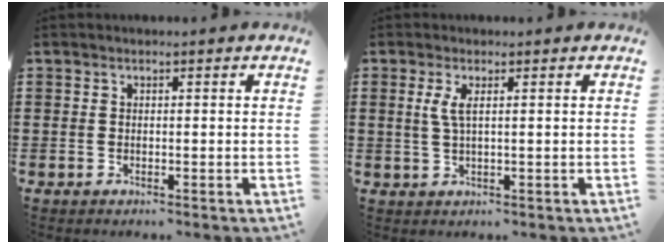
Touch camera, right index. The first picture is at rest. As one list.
[{"total": 2.6, "force": [0.7, 0.4, 2.4], "torque": [-0.050, 0.002, 0.012]}]